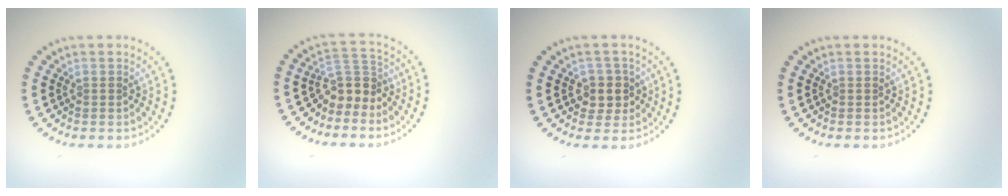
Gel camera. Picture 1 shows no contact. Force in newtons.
{"total": 3.0, "press": 2.3, "slide": 1.9}
{"total": 2.3, "press": 2.1, "slide": 0.9}
{"total": 0.0}